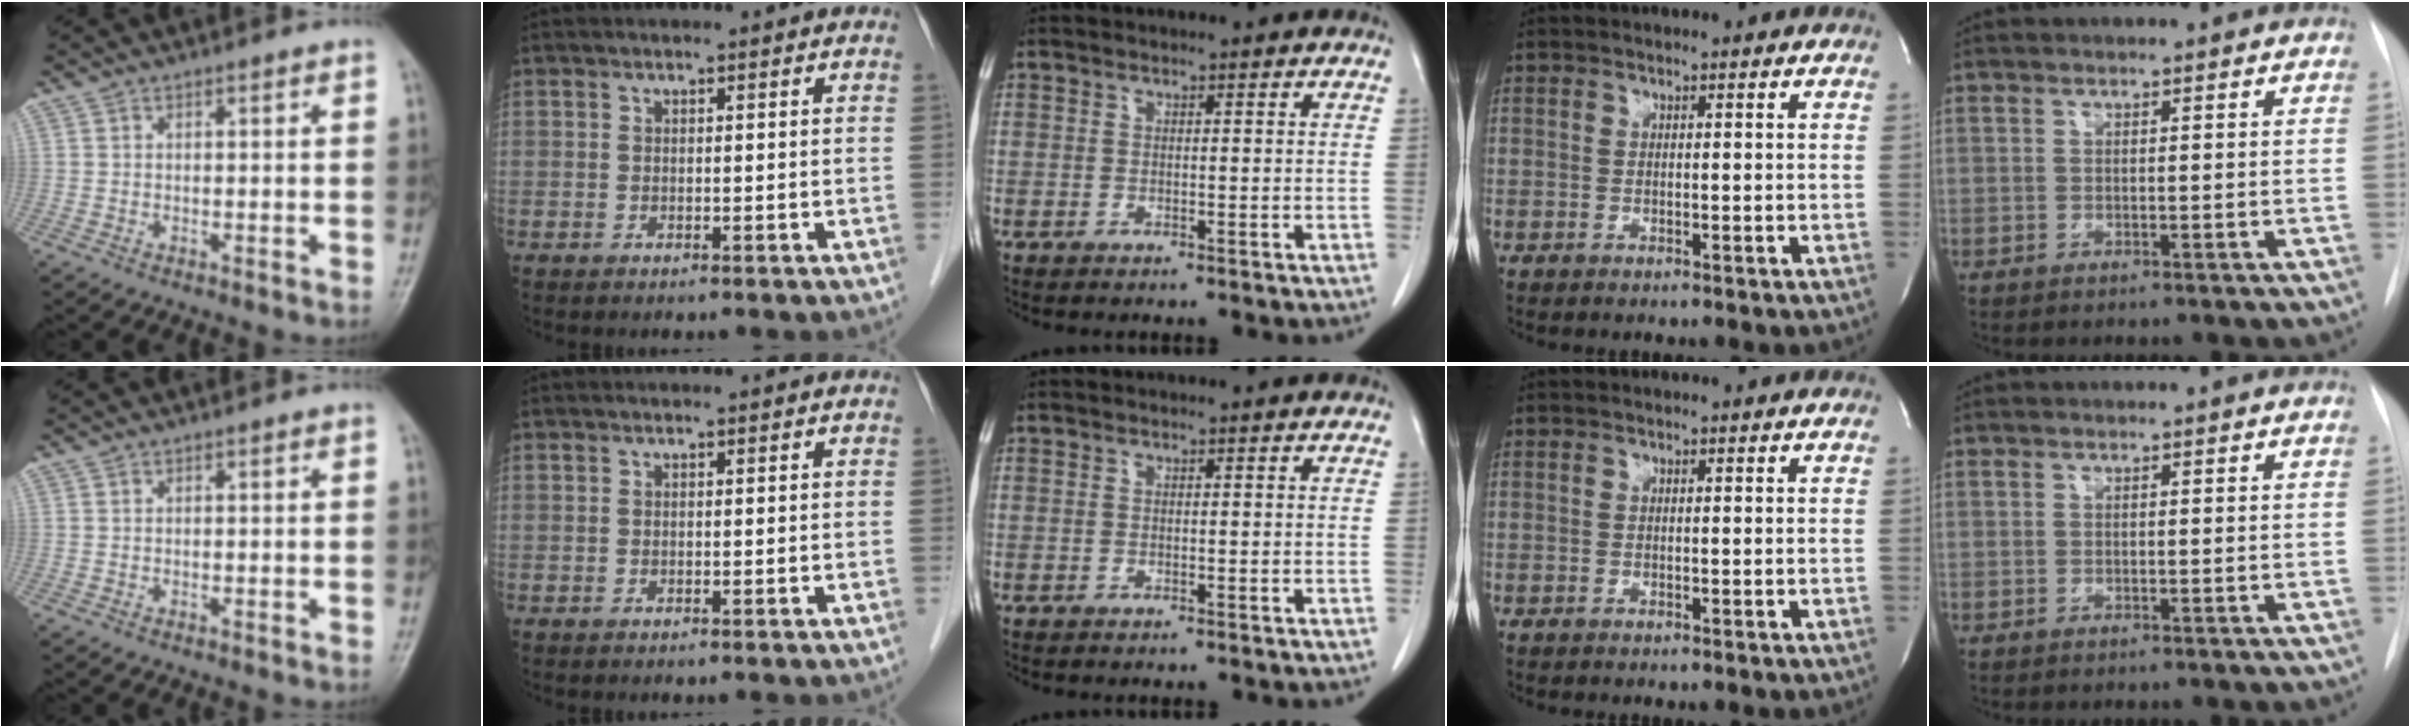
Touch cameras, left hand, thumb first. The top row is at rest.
{}